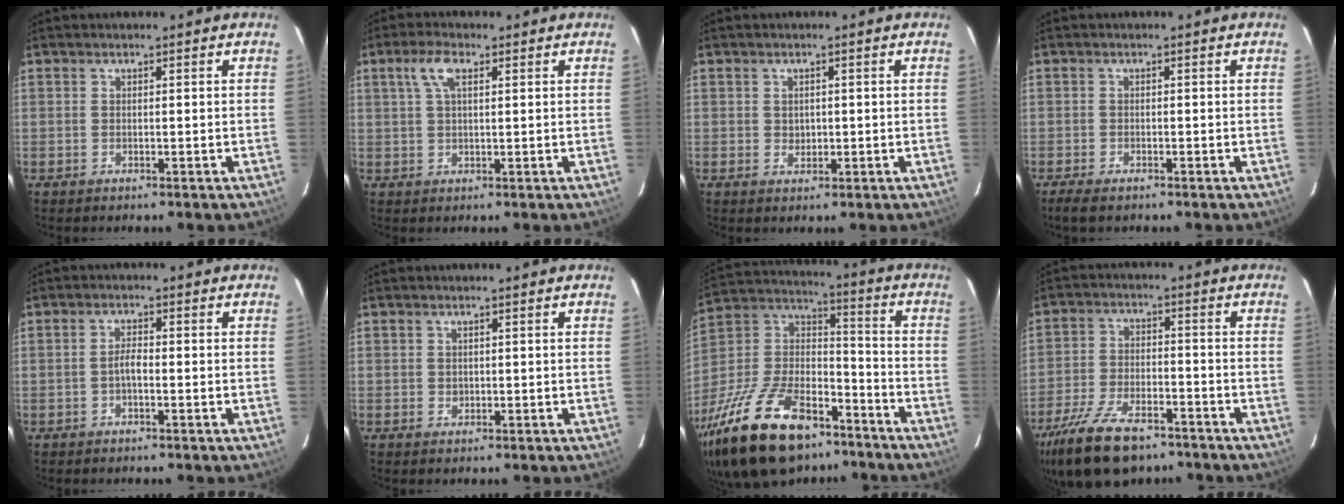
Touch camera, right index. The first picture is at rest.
{"total": 4.5, "force": [1.9, 1.8, 3.7], "torque": [-0.074, 0.011, 0.037]}
{"total": 1.8, "force": [0.0, 1.6, 0.8], "torque": [-0.010, 0.001, 0.002]}
{"total": 3.2, "force": [-2.5, 1.0, 1.8], "torque": [-0.045, -0.011, -0.045]}
{"total": 1.9, "force": [-0.7, 0.5, 1.6], "torque": [-0.033, 0.007, -0.016]}
{"total": 0.8, "force": [0.1, 0.8, 0.1], "torque": [0.002, 0.002, 0.003]}
{"total": 32.0, "force": [-20.7, 15.7, 18.7], "torque": [-0.400, -0.005, -0.333]}
{"total": 17.4, "force": [-12.5, 7.5, 9.6], "torque": [-0.216, -0.030, -0.216]}